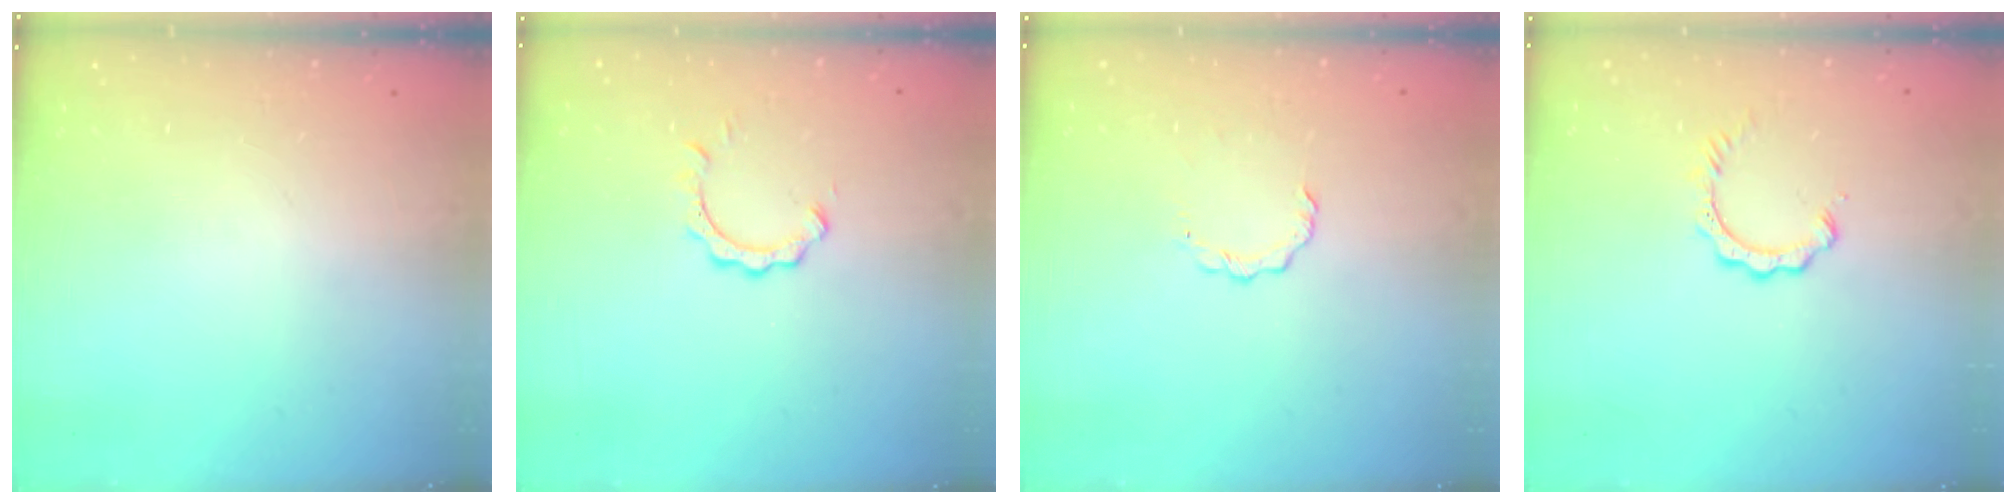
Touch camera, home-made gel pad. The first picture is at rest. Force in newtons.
{"total": 2.8, "press": 2.8, "slide": 0.2}
{"total": 4.1, "press": 4.1, "slide": 0.4}
{"total": 3.1, "press": 3.1, "slide": 0.2}